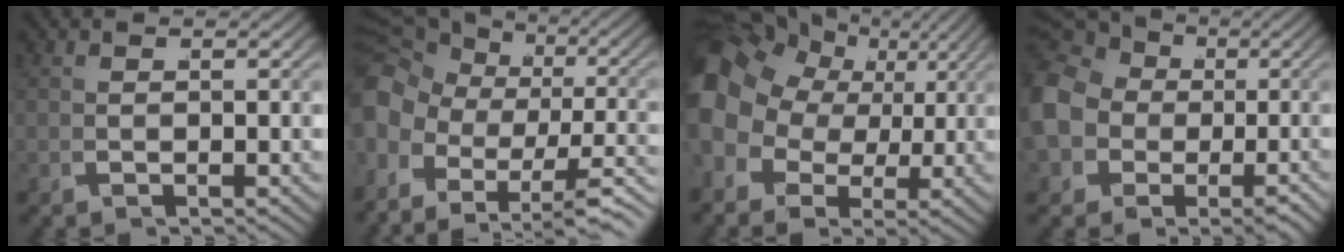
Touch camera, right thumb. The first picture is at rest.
{"total": 10.8, "force": [-2.8, 8.1, 6.6], "torque": [-0.101, -0.015, -0.045]}
{"total": 12.6, "force": [3.3, 9.7, 7.3], "torque": [-0.150, 0.002, 0.046]}
{"total": 10.9, "force": [1.7, 9.4, 5.4], "torque": [-0.127, -0.009, 0.019]}